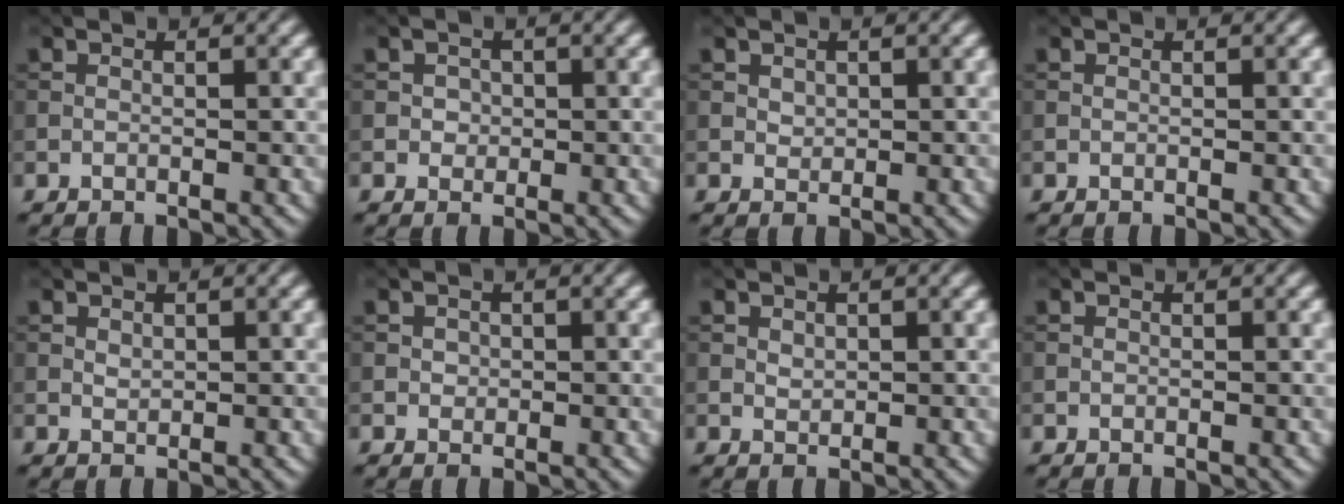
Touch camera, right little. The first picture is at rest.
{"total": 1.0, "force": [0.1, 1.0, 0.3], "torque": [0.000, -0.002, 0.003]}
{"total": 0.8, "force": [0.4, 0.7, 0.3], "torque": [-0.007, -0.003, 0.009]}
{"total": 0.0}
{"total": 0.7, "force": [0.3, 0.4, 0.4], "torque": [-0.011, -0.001, 0.007]}
{"total": 0.7, "force": [0.2, 0.7, 0.2], "torque": [0.000, -0.003, 0.002]}
{"total": 0.8, "force": [0.3, 0.6, 0.5], "torque": [-0.012, -0.002, 0.008]}
{"total": 0.0}